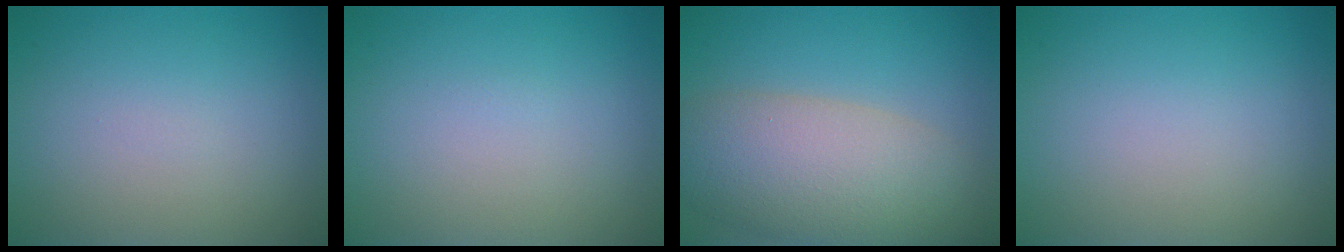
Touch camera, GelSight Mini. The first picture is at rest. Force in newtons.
{"total": 0.0}
{"total": 8.5, "press": 8.5, "slide": 0.4}
{"total": 0.0}